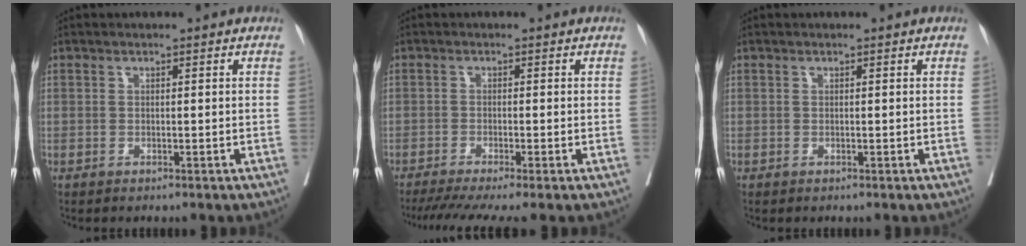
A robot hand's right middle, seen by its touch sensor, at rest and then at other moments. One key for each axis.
{"total": 8.1, "fx": -6.3, "fy": 0.0, "fz": 5.1, "tx": -0.069, "ty": -0.014, "tz": -0.100}
{"total": 0.0}